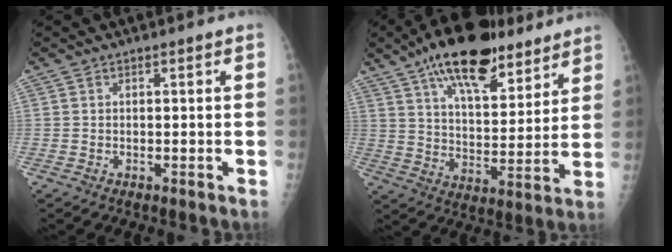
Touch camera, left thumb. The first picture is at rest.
{"total": 20.0, "force": [13.4, 8.4, 12.2], "torque": [-0.161, -0.049, 0.218]}